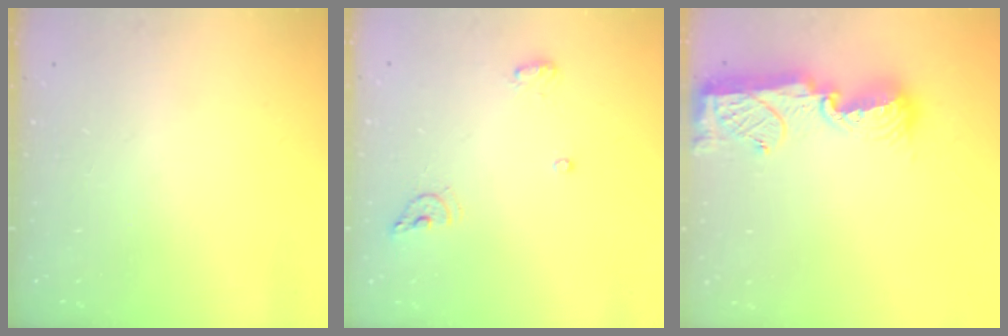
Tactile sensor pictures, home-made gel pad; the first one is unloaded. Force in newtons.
{"total": 6.8, "press": 6.7, "slide": 1.2}
{"total": 11.0, "press": 11.0, "slide": 0.6}